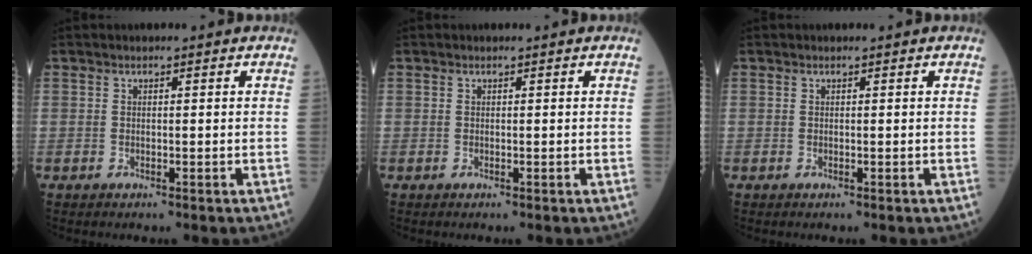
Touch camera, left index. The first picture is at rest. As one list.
[{"total": 0.0}, {"total": 0.0}]